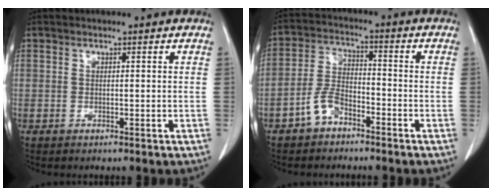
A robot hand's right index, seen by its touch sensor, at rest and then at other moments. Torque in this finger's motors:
{"motor_torque": [0.10, 0.06, -0.13, -0.03]}